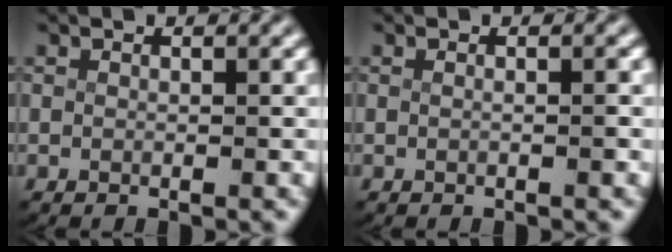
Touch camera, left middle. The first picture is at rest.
{"total": 0.7, "force": [-0.3, -0.2, 0.6], "torque": [-0.008, 0.000, -0.004]}